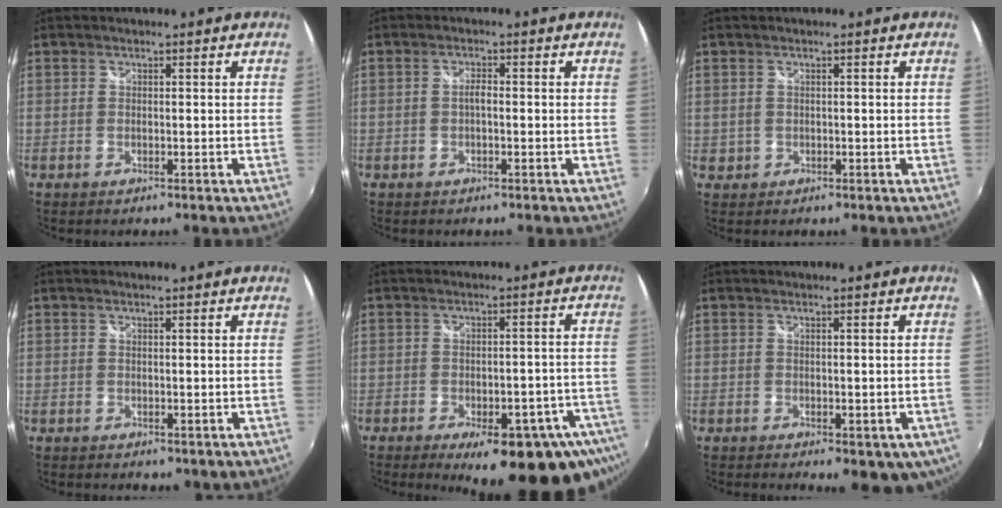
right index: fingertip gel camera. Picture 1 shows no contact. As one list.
[{"total": 1.5, "force": [-0.3, 0.6, 1.4], "torque": [-0.026, 0.005, -0.008]}, {"total": 1.3, "force": [0.2, 1.2, 0.3], "torque": [-0.004, 0.000, 0.003]}, {"total": 0.9, "force": [0.0, 0.6, 0.7], "torque": [-0.010, -0.003, 0.001]}, {"total": 21.0, "force": [-13.6, 7.5, 14.2], "torque": [-0.176, -0.024, -0.159]}, {"total": 8.7, "force": [-4.7, 3.7, 6.3], "torque": [-0.094, -0.034, -0.056]}]